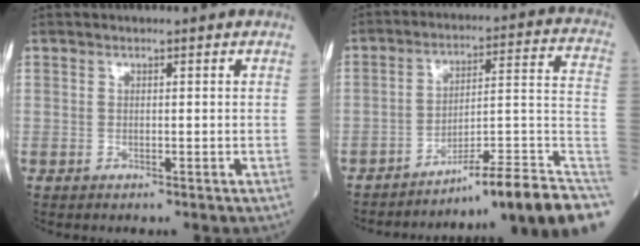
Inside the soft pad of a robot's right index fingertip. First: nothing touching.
{"total": 17.5, "force": [-13.8, -0.8, 10.7], "torque": [-0.080, 0.039, -0.202]}